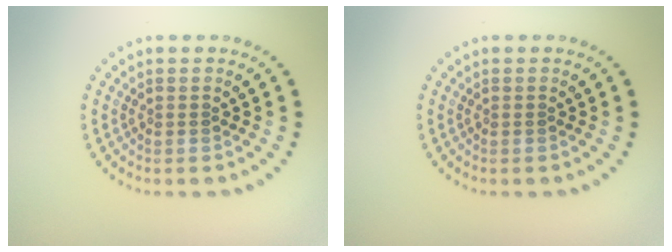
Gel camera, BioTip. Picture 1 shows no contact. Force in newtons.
{"total": 0.0}